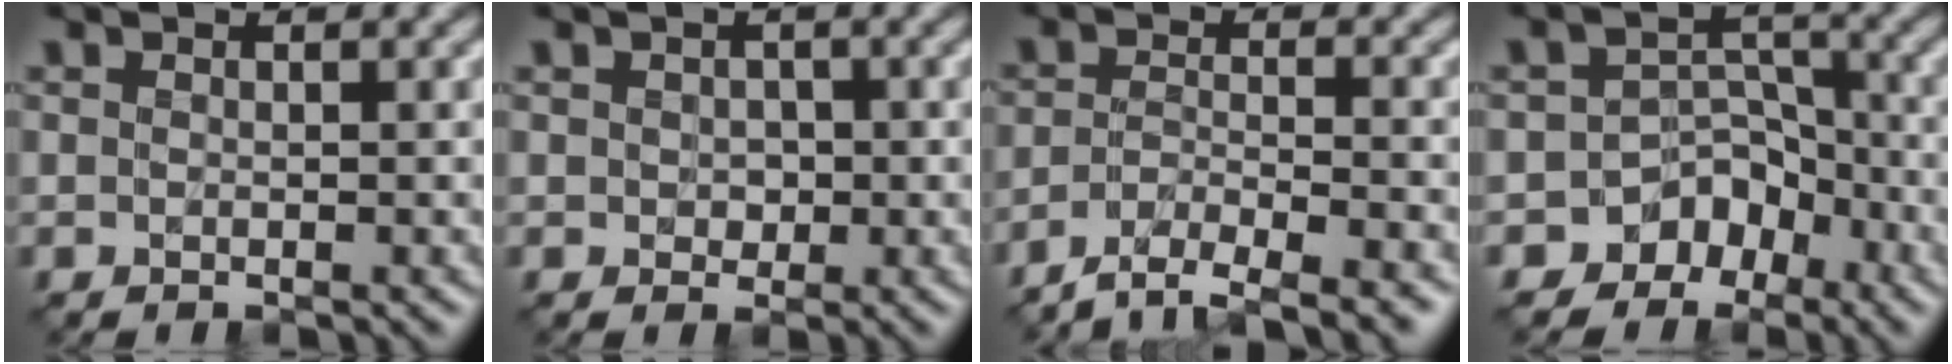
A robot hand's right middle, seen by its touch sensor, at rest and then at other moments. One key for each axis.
{"total": 1.1, "fx": -0.1, "fy": 1.0, "fz": 0.4, "tx": -0.010, "ty": -0.004, "tz": 0.000}
{"total": 4.8, "fx": -4.0, "fy": 0.9, "fz": 2.4, "tx": -0.040, "ty": -0.004, "tz": -0.074}
{"total": 6.4, "fx": -4.9, "fy": 4.1, "fz": 0.8, "tx": 0.025, "ty": 0.014, "tz": -0.073}